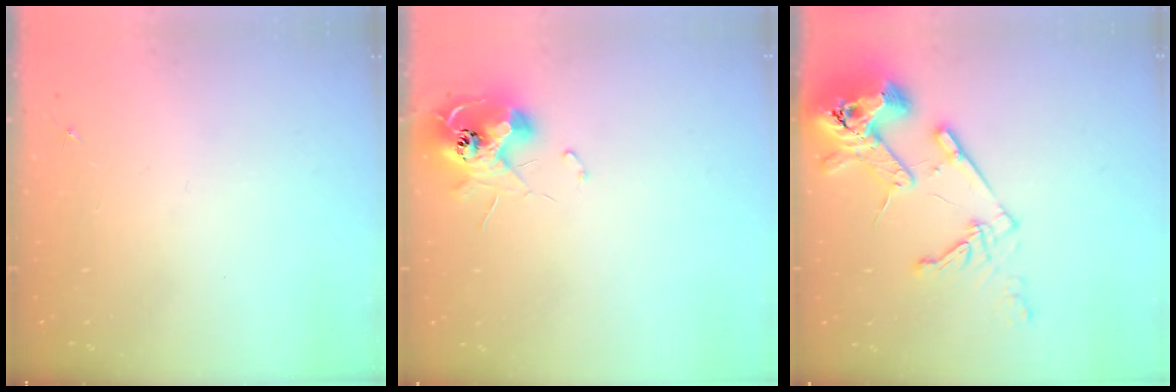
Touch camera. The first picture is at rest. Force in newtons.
{"total": 11.2, "press": 11.2, "slide": 0.8}
{"total": 16.7, "press": 16.5, "slide": 2.2}